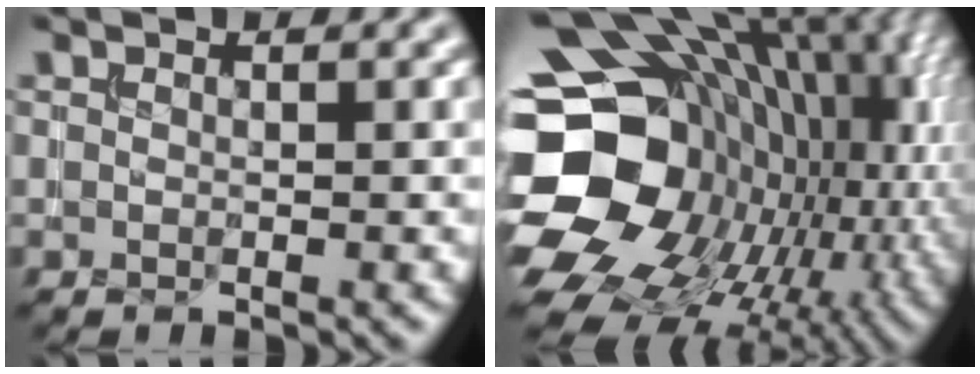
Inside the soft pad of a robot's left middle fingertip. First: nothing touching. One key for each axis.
{"total": 22.0, "fx": -1.6, "fy": 16.9, "fz": 14.0, "tx": -0.255, "ty": -0.002, "tz": -0.038}